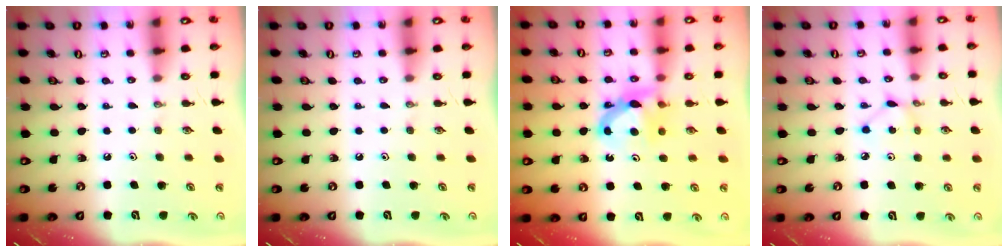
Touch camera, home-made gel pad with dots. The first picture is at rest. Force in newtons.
{"total": 0.0}
{"total": 7.8, "press": 7.8, "slide": 0.4}
{"total": 2.4, "press": 2.4, "slide": 0.1}